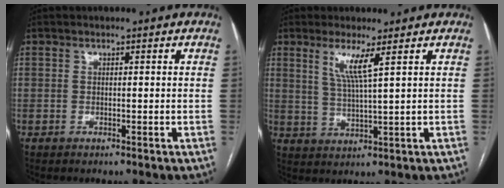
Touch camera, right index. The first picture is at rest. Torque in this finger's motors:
{"motor_torque": [0.75, 0.54, 0.30, 0.11]}